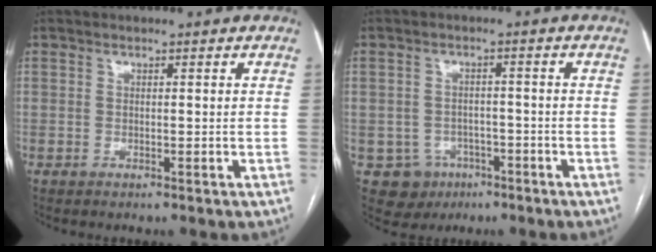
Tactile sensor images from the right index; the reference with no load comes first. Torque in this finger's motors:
{"motor_torque": [-0.23, -0.01, -0.56, -0.15]}